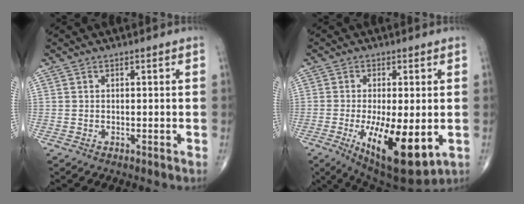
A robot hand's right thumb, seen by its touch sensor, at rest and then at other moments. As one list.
[{"total": 15.1, "force": [-3.8, 5.3, 13.6], "torque": [-0.225, -0.025, -0.045]}]